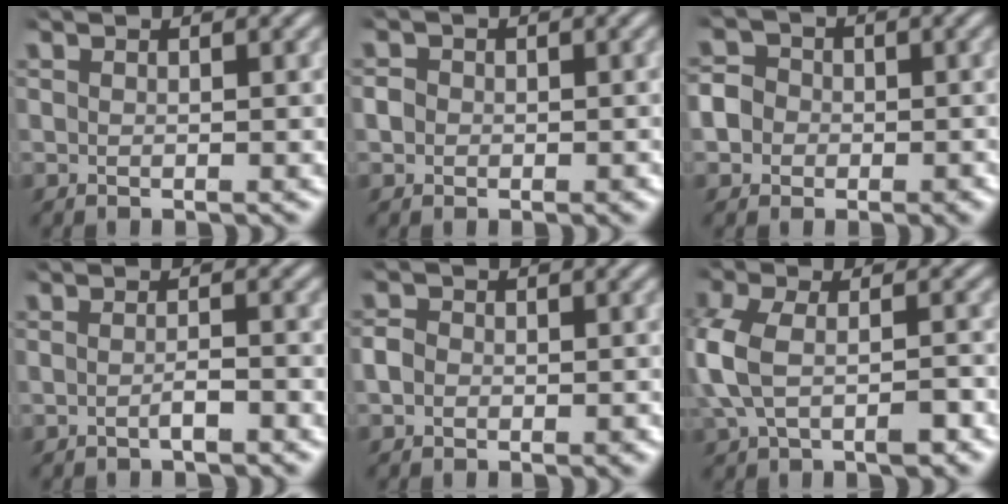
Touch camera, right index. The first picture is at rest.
{"total": 1.7, "force": [-0.4, 1.6, 0.5], "torque": [-0.017, -0.004, -0.008]}
{"total": 5.7, "force": [-0.8, 5.3, 1.8], "torque": [-0.046, -0.008, -0.023]}
{"total": 1.3, "force": [-1.0, 0.3, 0.7], "torque": [-0.008, 0.002, -0.021]}
{"total": 1.8, "force": [-0.7, 1.5, 0.7], "torque": [-0.023, -0.006, -0.010]}
{"total": 4.9, "force": [-1.0, 3.2, 3.5], "torque": [-0.100, -0.008, -0.012]}